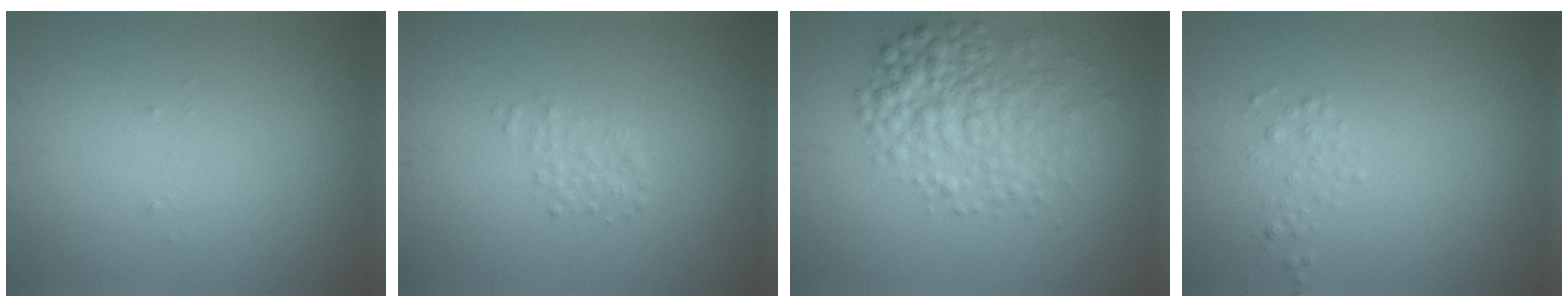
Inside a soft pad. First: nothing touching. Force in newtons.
{"total": 1.2, "press": 1.2, "slide": 0.0}
{"total": 5.1, "press": 5.1, "slide": 0.1}
{"total": 0.9, "press": 0.9, "slide": 0.0}